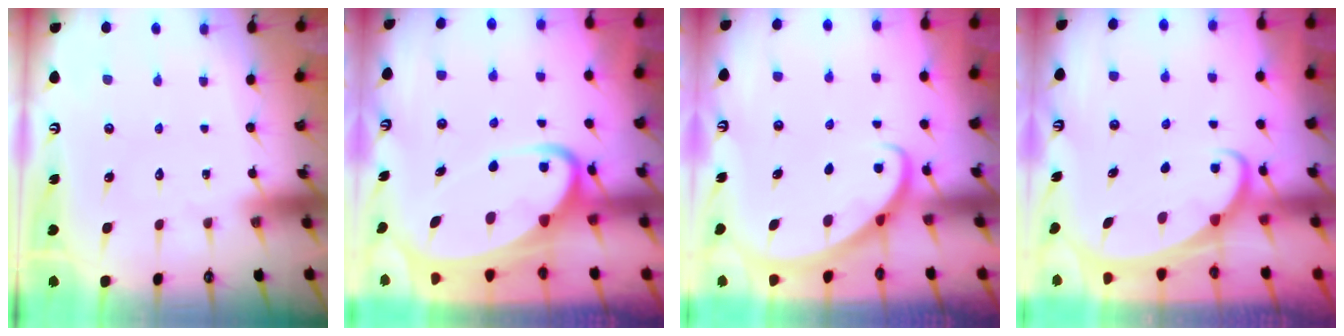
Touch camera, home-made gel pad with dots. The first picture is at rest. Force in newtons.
{"total": 7.5, "press": 7.4, "slide": 0.8}
{"total": 2.8, "press": 2.8, "slide": 0.2}
{"total": 1.9, "press": 1.9, "slide": 0.3}